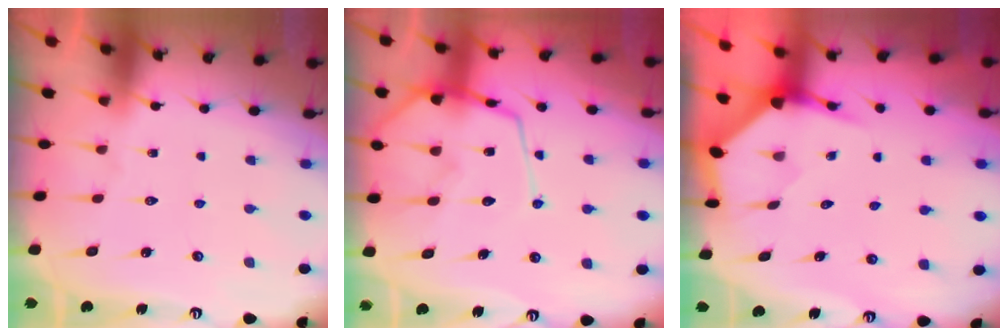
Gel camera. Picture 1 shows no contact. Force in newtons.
{"total": 13.6, "press": 13.6, "slide": 1.2}
{"total": 4.0, "press": 3.9, "slide": 0.4}